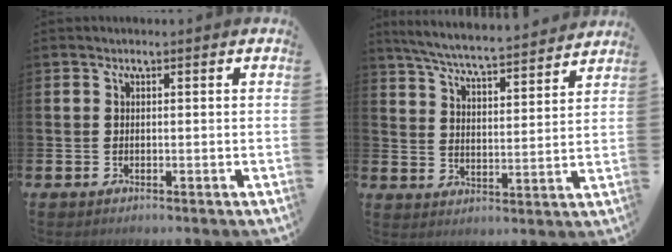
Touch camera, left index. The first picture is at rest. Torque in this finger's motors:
{"motor_torque": [-0.15, -0.99, 0.43, 0.17]}